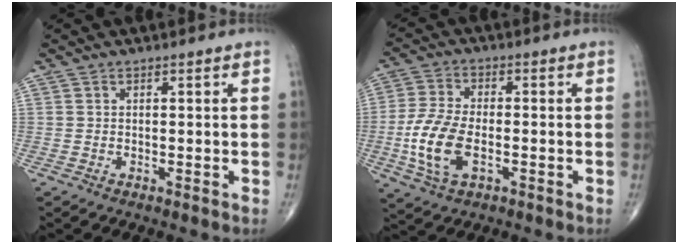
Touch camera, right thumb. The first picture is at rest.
{"total": 10.9, "force": [-2.7, 5.6, 8.9], "torque": [-0.193, 0.007, -0.053]}